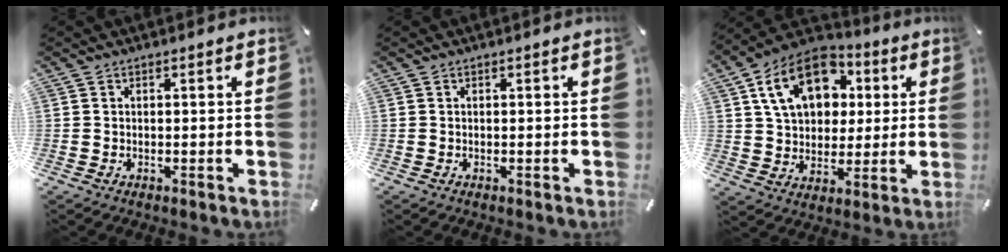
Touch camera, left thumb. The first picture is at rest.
{"total": 0.0}
{"total": 16.5, "force": [6.4, 12.1, 9.1], "torque": [-0.161, -0.005, 0.121]}